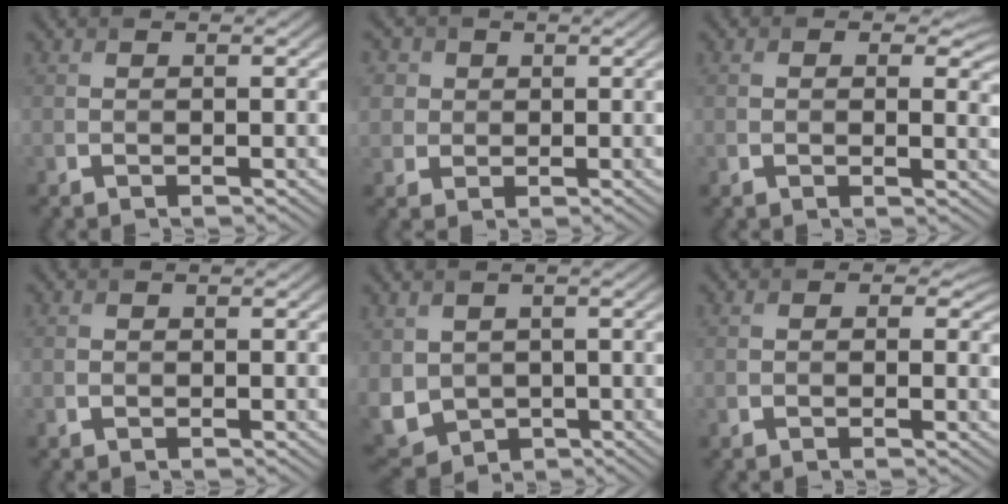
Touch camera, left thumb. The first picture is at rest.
{"total": 4.3, "force": [1.5, 3.8, 1.3], "torque": [-0.060, 0.003, 0.027]}
{"total": 3.2, "force": [0.8, 2.3, 2.0], "torque": [-0.032, -0.015, 0.005]}
{"total": 0.6, "force": [-0.2, 0.6, 0.3], "torque": [-0.003, -0.005, -0.004]}
{"total": 6.9, "force": [0.1, 5.6, 4.1], "torque": [-0.130, -0.021, 0.005]}
{"total": 1.9, "force": [0.2, 1.7, 0.9], "torque": [-0.018, -0.008, -0.004]}